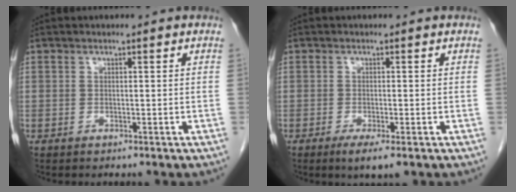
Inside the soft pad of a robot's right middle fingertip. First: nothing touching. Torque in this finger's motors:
{"motor_torque": [1.45, -0.69, 0.58, 0.14]}